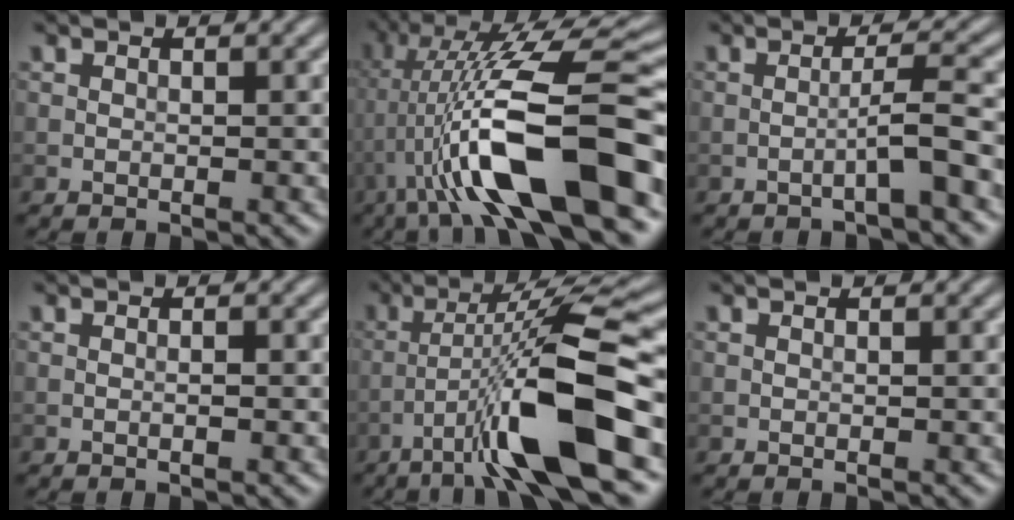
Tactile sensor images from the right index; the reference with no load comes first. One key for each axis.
{"total": 13.6, "fx": -3.7, "fy": 3.1, "fz": 12.7, "tx": -0.224, "ty": 0.026, "tz": -0.062}
{"total": 2.9, "fx": -1.3, "fy": 0.0, "fz": 2.6, "tx": -0.041, "ty": 0.018, "tz": -0.030}
{"total": 0.7, "fx": -0.1, "fy": 0.0, "fz": 0.6, "tx": -0.010, "ty": -0.001, "tz": -0.002}
{"total": 10.5, "fx": -4.5, "fy": 1.2, "fz": 9.4, "tx": -0.160, "ty": 0.017, "tz": -0.079}
{"total": 0.0}